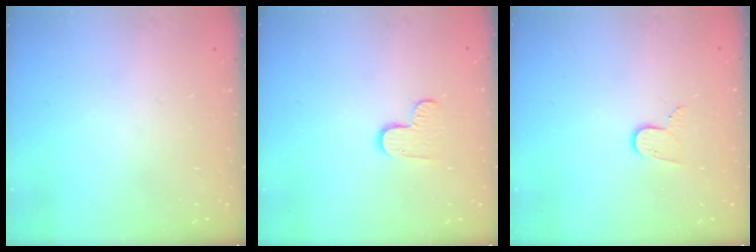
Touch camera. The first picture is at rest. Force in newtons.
{"total": 6.1, "press": 6.1, "slide": 0.6}
{"total": 6.4, "press": 6.3, "slide": 0.6}